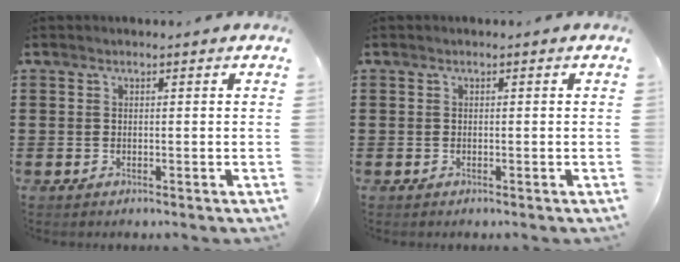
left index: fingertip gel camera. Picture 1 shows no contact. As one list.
[{"total": 0.0}]